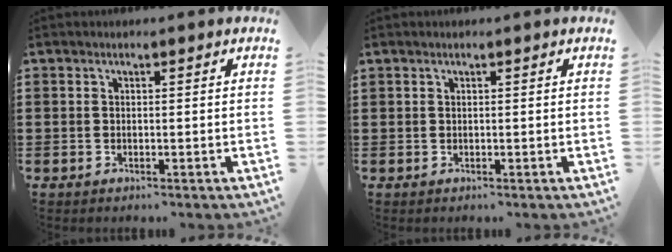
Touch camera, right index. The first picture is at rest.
{"total": 0.0}